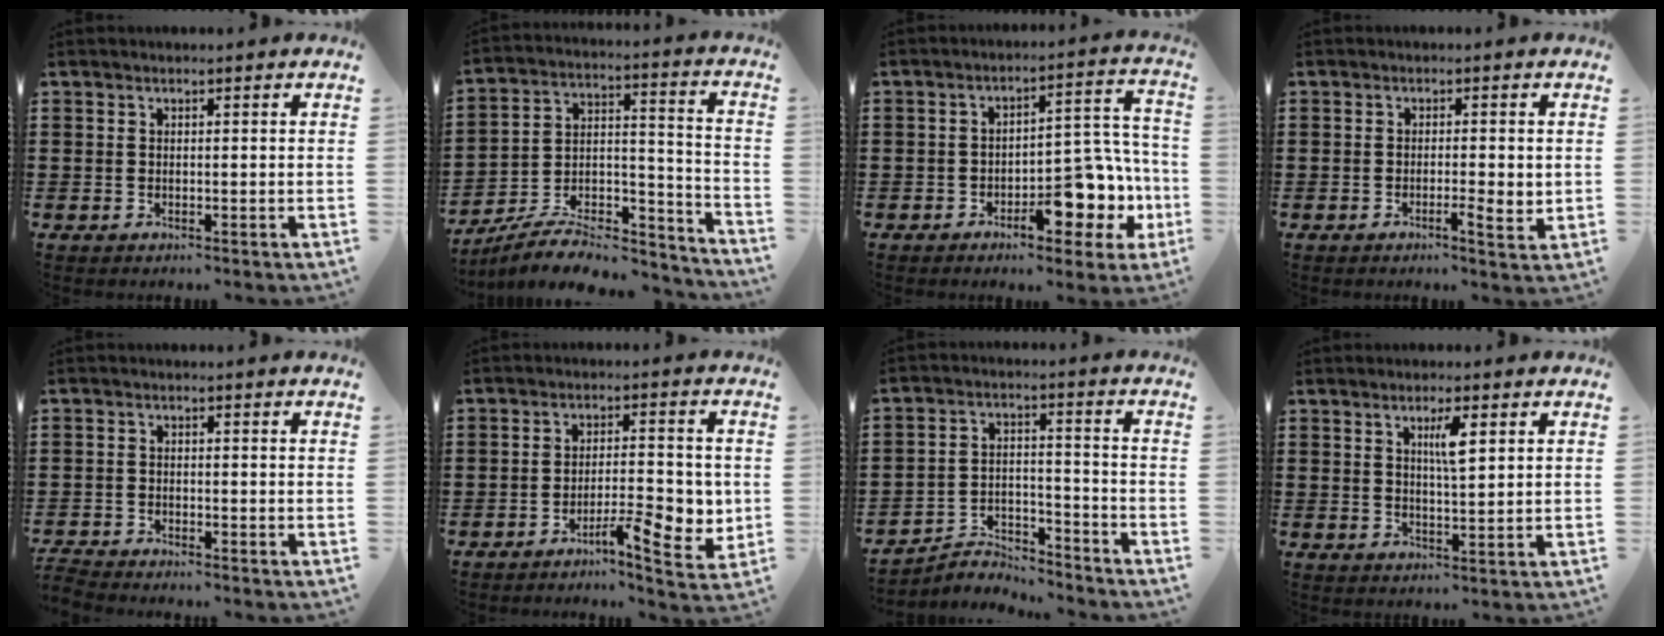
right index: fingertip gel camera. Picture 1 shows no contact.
{"total": 7.9, "force": [-6.6, 2.6, 3.5], "torque": [-0.059, 0.011, -0.126]}
{"total": 9.6, "force": [-4.8, 4.4, 7.0], "torque": [-0.076, 0.002, -0.084]}
{"total": 2.9, "force": [-0.7, 0.6, 2.8], "torque": [-0.046, 0.000, -0.013]}
{"total": 2.1, "force": [-2.1, 0.0, -0.2], "torque": [-0.001, 0.001, -0.046]}
{"total": 7.8, "force": [-3.3, 2.7, 6.6], "torque": [-0.087, 0.000, -0.053]}
{"total": 4.3, "force": [-4.2, 0.8, 0.5], "torque": [-0.014, 0.010, -0.086]}
{"total": 3.8, "force": [1.5, 0.6, 3.5], "torque": [-0.065, 0.002, 0.021]}